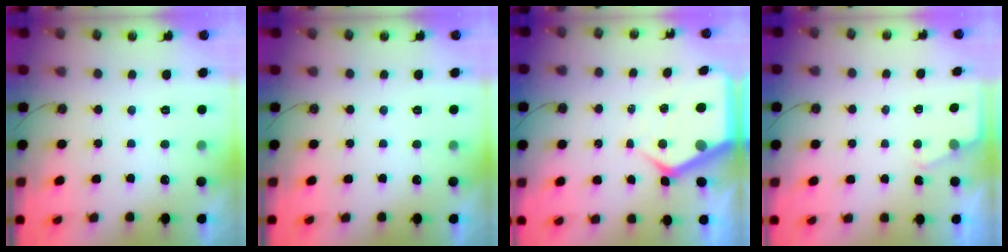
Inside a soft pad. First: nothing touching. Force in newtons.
{"total": 0.0}
{"total": 7.6, "press": 7.6, "slide": 0.9}
{"total": 2.1, "press": 2.1, "slide": 0.3}